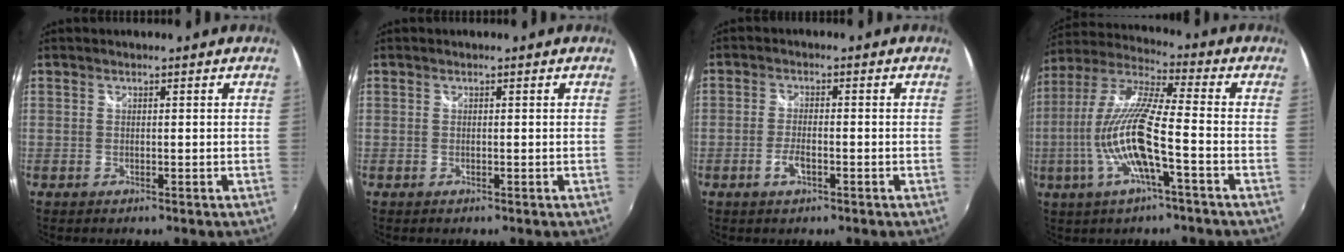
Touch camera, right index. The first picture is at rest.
{"total": 0.0}
{"total": 3.3, "force": [-1.6, 1.2, 2.7], "torque": [-0.060, -0.001, -0.032]}
{"total": 14.9, "force": [-4.4, 1.7, 14.1], "torque": [-0.267, -0.012, -0.083]}